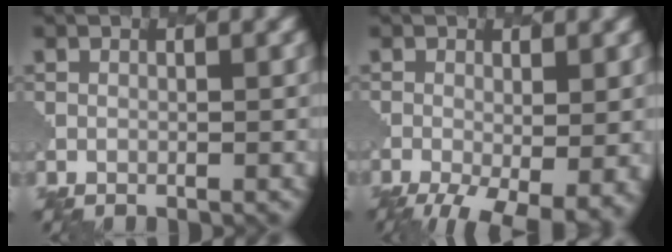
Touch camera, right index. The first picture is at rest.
{"total": 7.6, "force": [-3.2, 3.1, 6.2], "torque": [-0.105, -0.025, -0.042]}